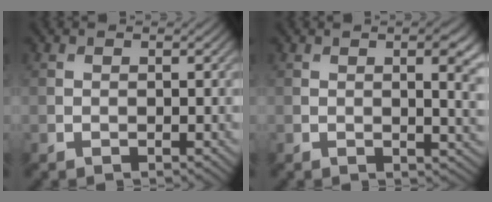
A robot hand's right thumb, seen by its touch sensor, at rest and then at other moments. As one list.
[{"total": 5.4, "force": [1.3, 1.7, 4.9], "torque": [-0.066, 0.000, 0.020]}]